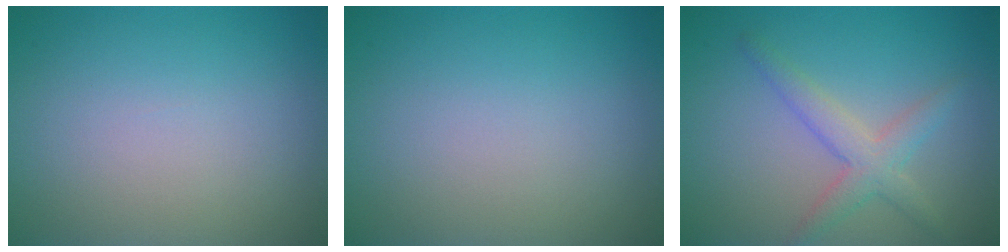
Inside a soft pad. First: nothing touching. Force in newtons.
{"total": 0.0}
{"total": 3.0, "press": 3.0, "slide": 0.1}